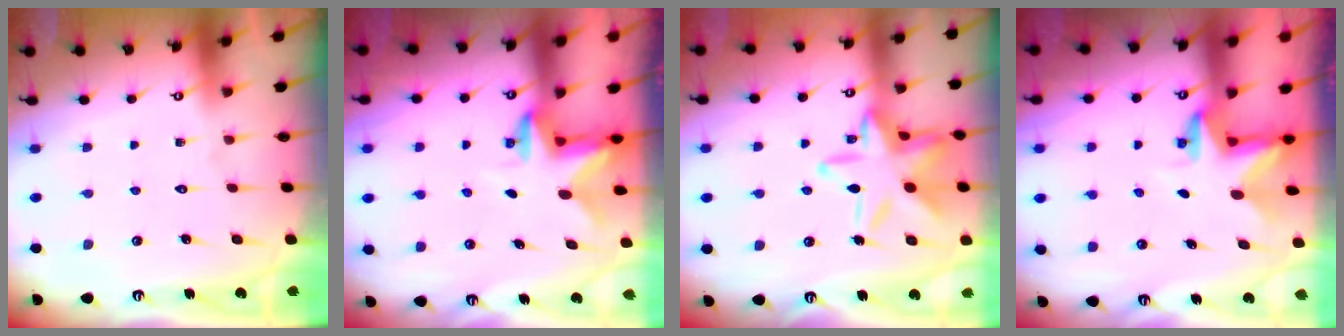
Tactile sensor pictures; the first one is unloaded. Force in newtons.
{"total": 2.7, "press": 2.6, "slide": 0.5}
{"total": 17.5, "press": 17.4, "slide": 1.1}
{"total": 2.8, "press": 2.8, "slide": 0.2}